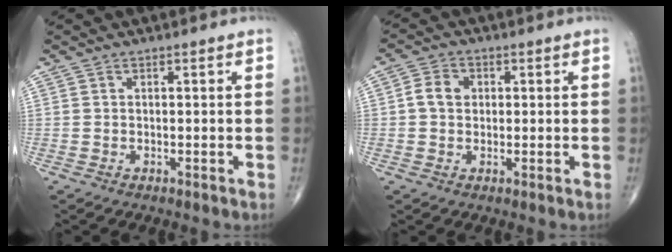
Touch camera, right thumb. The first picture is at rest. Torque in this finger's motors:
{"motor_torque": [2.10, 2.07, 0.93, -0.31, 0.59]}